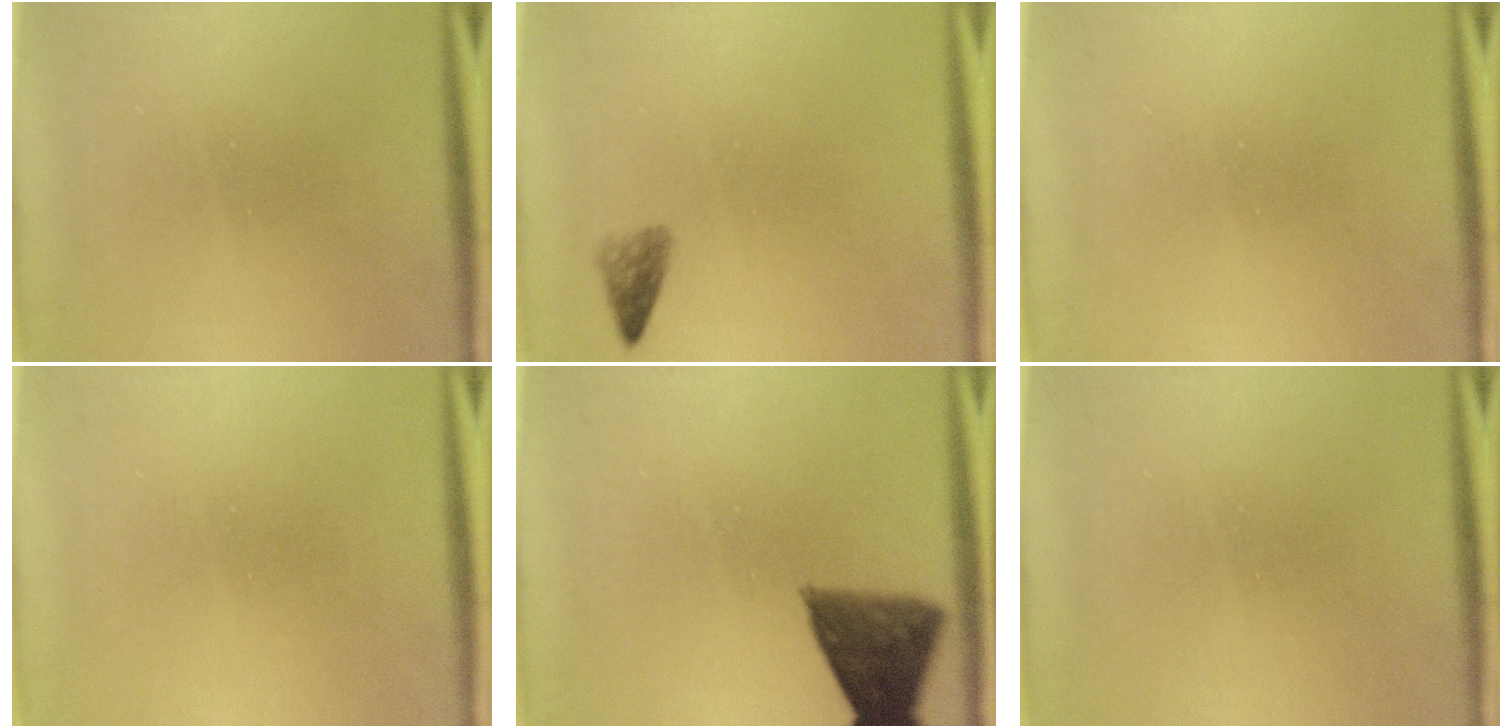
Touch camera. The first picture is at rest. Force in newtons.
{"total": 1.7}
{"total": 0.0}
{"total": 0.0}
{"total": 7.6}
{"total": 0.0}